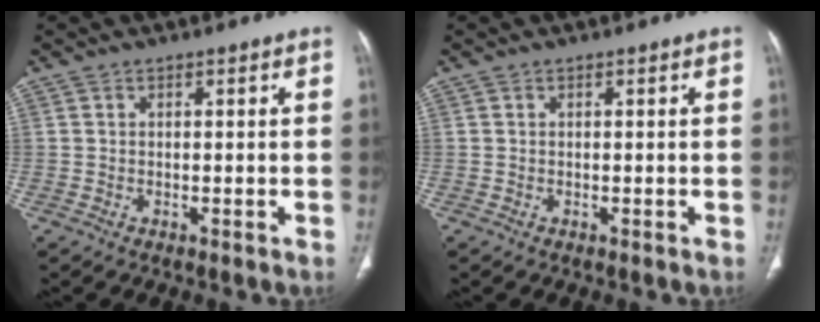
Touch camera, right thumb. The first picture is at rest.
{"total": 0.0}